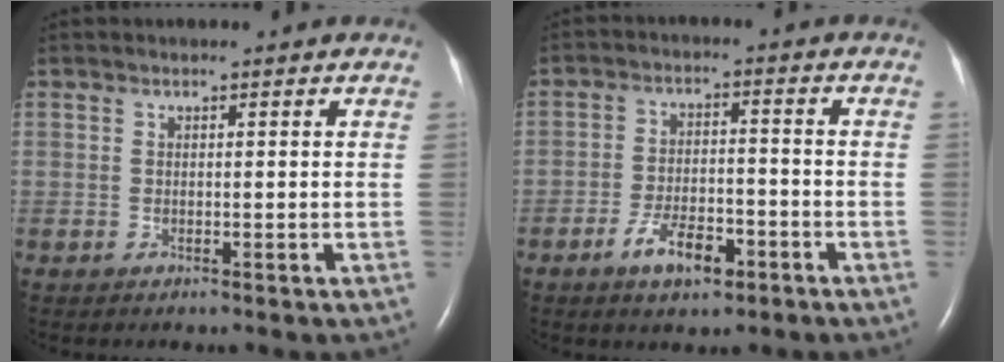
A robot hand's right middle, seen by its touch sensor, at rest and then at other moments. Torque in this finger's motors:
{"motor_torque": [0.80, -0.61, 0.14, 0.06]}